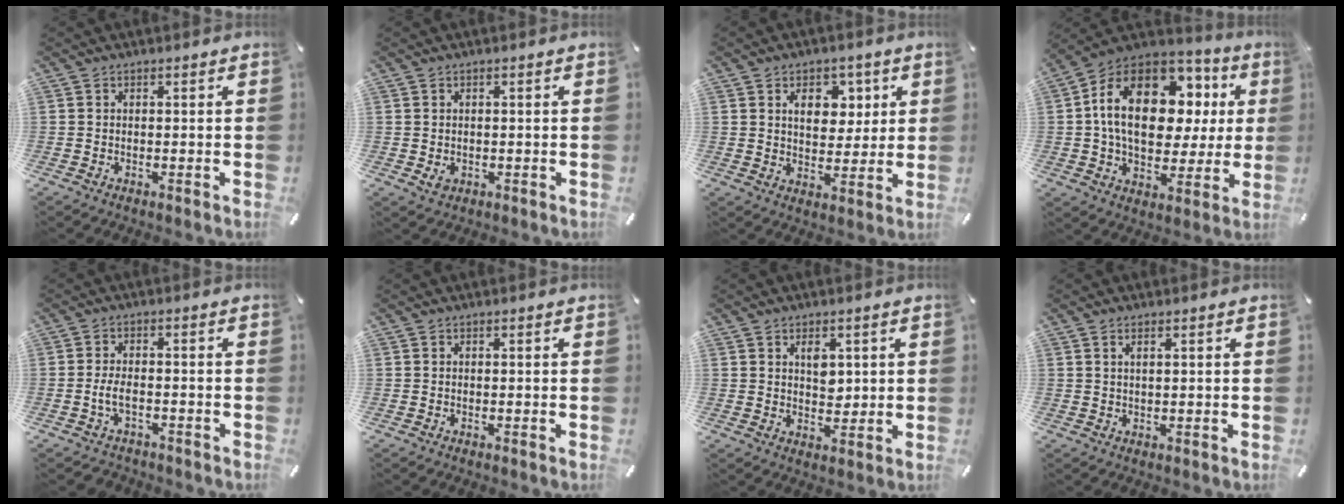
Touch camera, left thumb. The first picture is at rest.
{"total": 1.8, "force": [-0.3, 1.6, 0.9], "torque": [-0.008, -0.001, -0.006]}
{"total": 8.5, "force": [3.1, 6.2, 4.8], "torque": [-0.061, -0.005, 0.048]}
{"total": 22.4, "force": [5.3, 14.6, 16.1], "torque": [-0.286, -0.013, 0.090]}
{"total": 4.3, "force": [-1.8, 2.3, 3.1], "torque": [-0.068, 0.008, -0.036]}
{"total": 0.0}
{"total": 4.1, "force": [1.6, 3.0, 2.4], "torque": [-0.020, -0.008, 0.022]}
{"total": 1.5, "force": [0.7, 0.4, 1.3], "torque": [-0.026, 0.002, 0.012]}